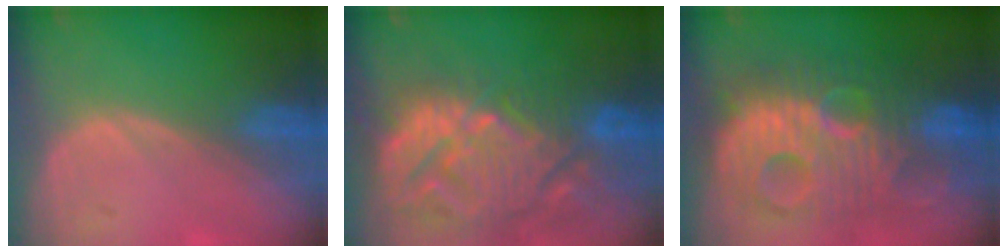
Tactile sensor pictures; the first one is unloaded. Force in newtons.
{"total": 14.7, "press": 12.6, "slide": 7.5}
{"total": 13.0, "press": 13.0, "slide": 1.0}